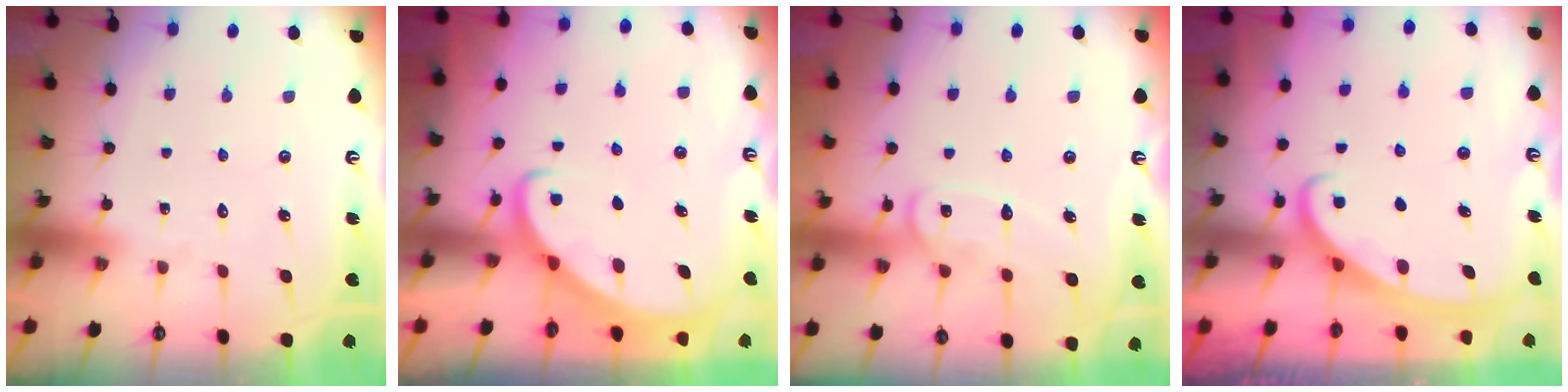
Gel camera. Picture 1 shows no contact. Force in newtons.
{"total": 2.5, "press": 2.5, "slide": 0.3}
{"total": 12.1, "press": 12.0, "slide": 1.2}
{"total": 2.6, "press": 2.6, "slide": 0.4}